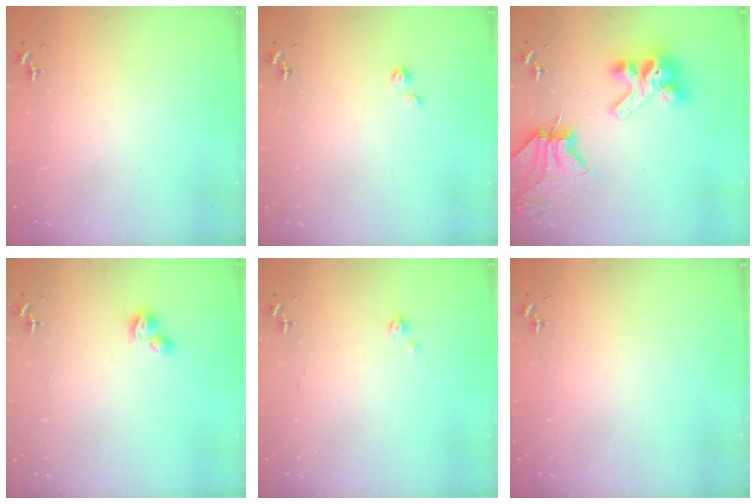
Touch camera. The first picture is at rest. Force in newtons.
{"total": 2.5, "press": 2.5, "slide": 0.3}
{"total": 11.2, "press": 11.1, "slide": 1.4}
{"total": 4.0, "press": 4.0, "slide": 0.8}
{"total": 1.0, "press": 1.0, "slide": 0.1}
{"total": 0.0}